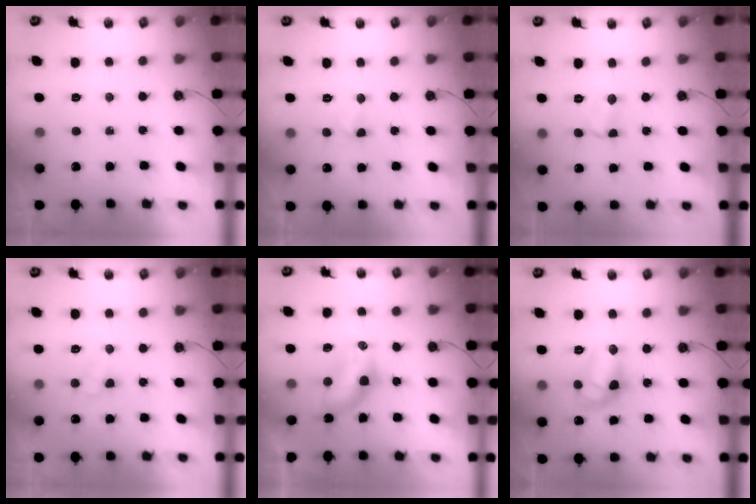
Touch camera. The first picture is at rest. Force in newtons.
{"total": 4.4, "press": 4.3, "slide": 0.7}
{"total": 3.0, "press": 3.0, "slide": 0.4}
{"total": 4.8, "press": 4.8, "slide": 0.3}
{"total": 7.7, "press": 7.1, "slide": 3.0}
{"total": 12.7, "press": 12.7, "slide": 0.8}